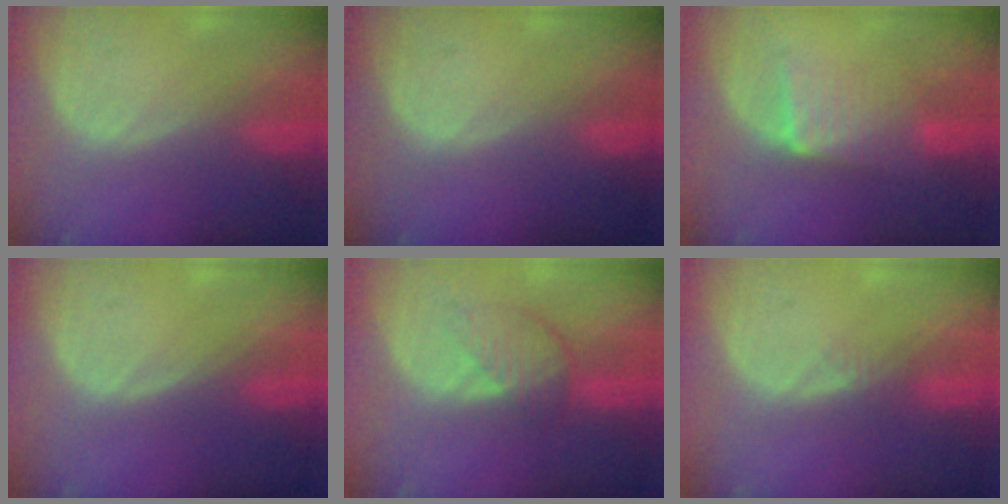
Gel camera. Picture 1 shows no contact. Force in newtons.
{"total": 0.0}
{"total": 6.1, "press": 5.5, "slide": 2.6}
{"total": 0.0}
{"total": 4.6, "press": 4.2, "slide": 2.0}
{"total": 1.2, "press": 1.0, "slide": 0.6}